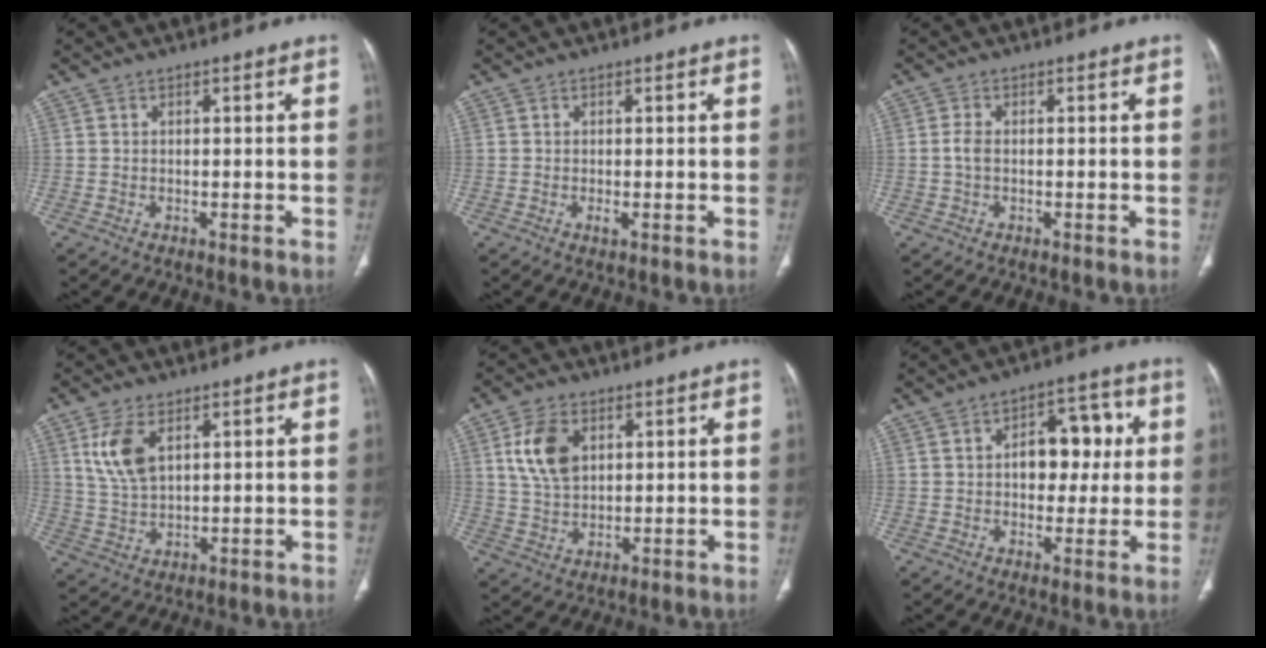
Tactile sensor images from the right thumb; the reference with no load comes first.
{"total": 0.7, "force": [-0.2, 0.2, 0.6], "torque": [-0.013, -0.003, -0.004]}
{"total": 2.0, "force": [-0.2, 1.1, 1.6], "torque": [-0.036, 0.002, -0.006]}
{"total": 7.9, "force": [3.3, 4.1, 5.9], "torque": [-0.121, -0.008, 0.072]}
{"total": 8.9, "force": [3.0, 5.7, 6.2], "torque": [-0.111, -0.009, 0.062]}
{"total": 10.5, "force": [1.4, 6.9, 7.9], "torque": [-0.064, 0.020, 0.019]}